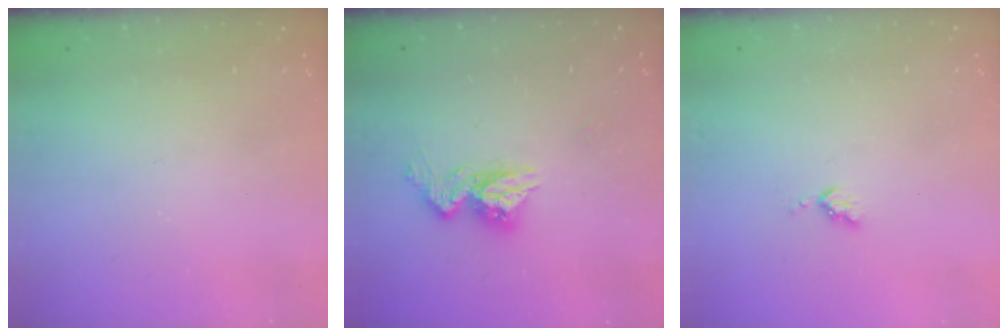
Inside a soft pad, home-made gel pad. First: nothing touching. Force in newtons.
{"total": 10.7, "press": 10.6, "slide": 1.0}
{"total": 3.5, "press": 3.5, "slide": 0.4}